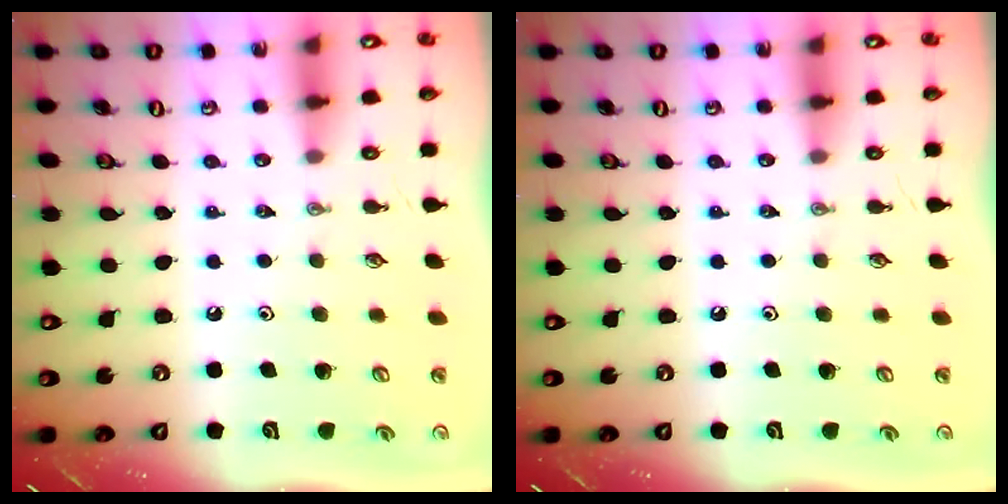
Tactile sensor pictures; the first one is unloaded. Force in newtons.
{"total": 0.0}